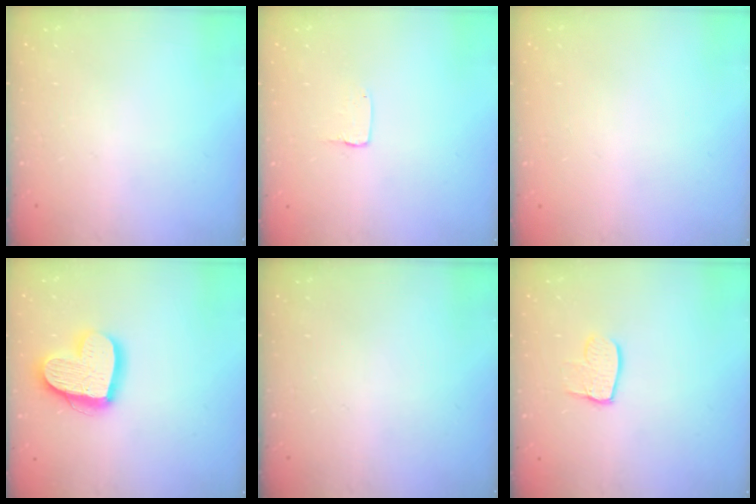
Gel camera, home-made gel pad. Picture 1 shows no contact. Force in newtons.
{"total": 2.0, "press": 2.0, "slide": 0.2}
{"total": 0.0}
{"total": 18.1, "press": 18.0, "slide": 1.8}
{"total": 0.0}
{"total": 7.7, "press": 7.7, "slide": 0.7}